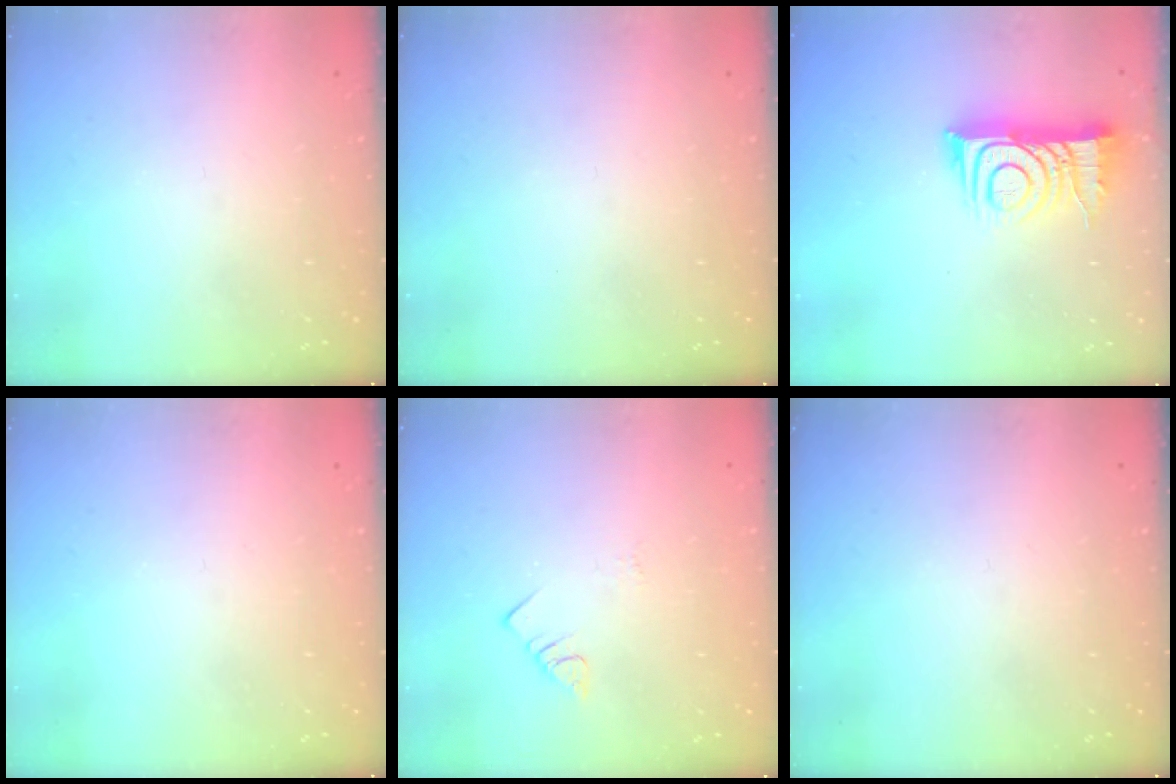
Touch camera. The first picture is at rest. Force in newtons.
{"total": 0.0}
{"total": 11.9, "press": 11.8, "slide": 1.0}
{"total": 0.0}
{"total": 2.4, "press": 2.3, "slide": 0.4}
{"total": 0.0}